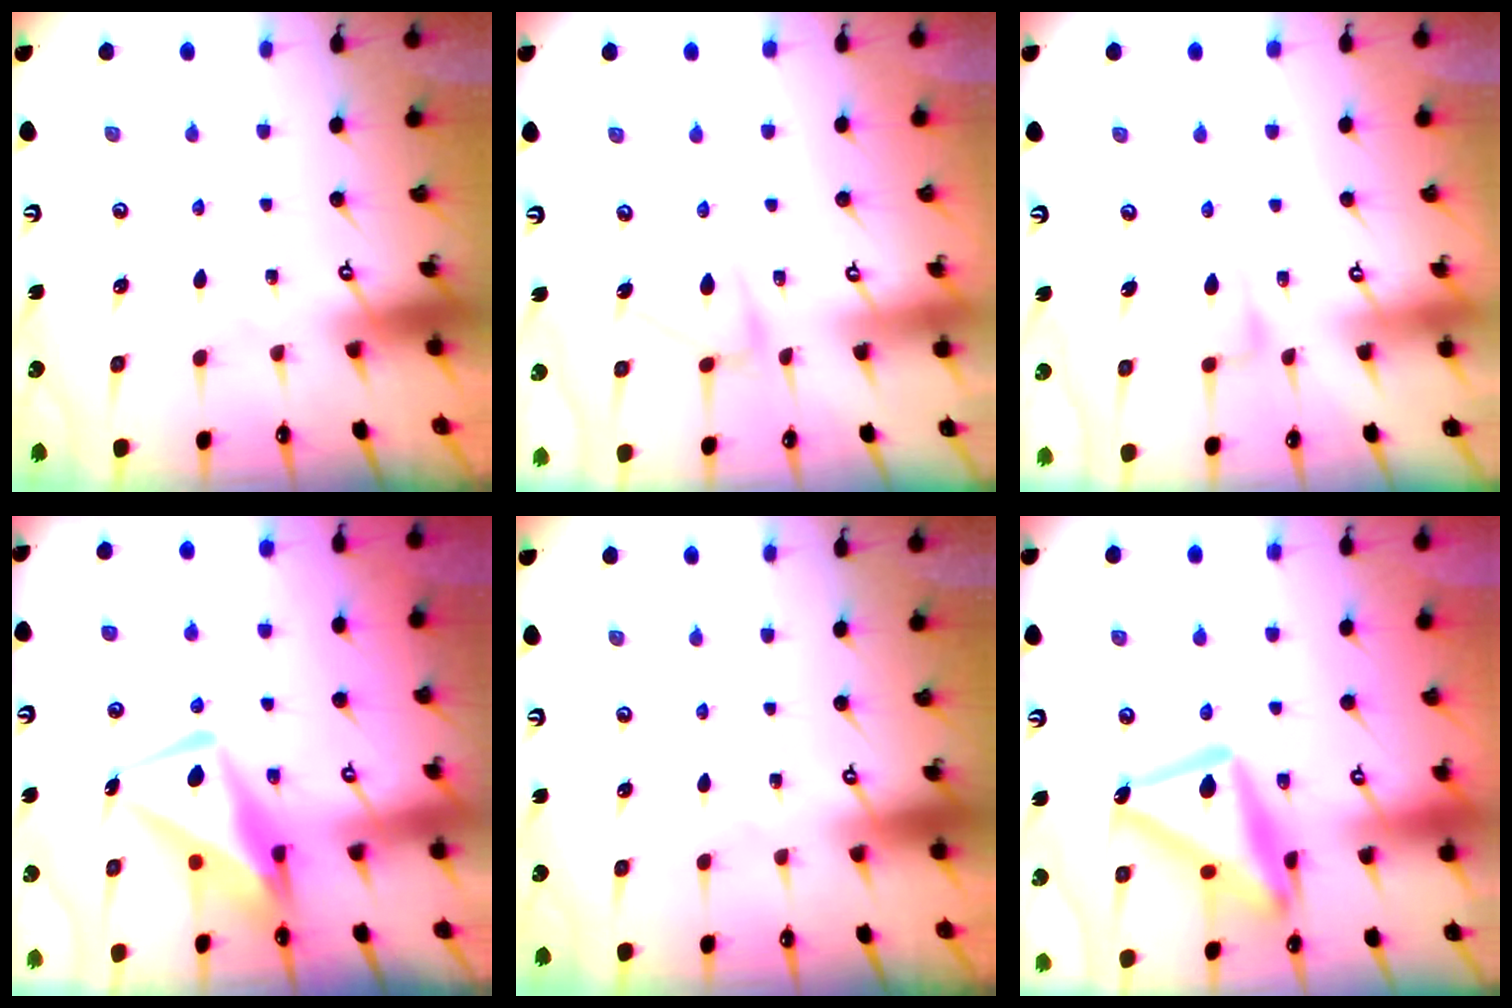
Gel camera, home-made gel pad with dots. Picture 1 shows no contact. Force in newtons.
{"total": 10.6, "press": 10.6, "slide": 0.4}
{"total": 9.9, "press": 9.9, "slide": 0.6}
{"total": 12.8, "press": 12.6, "slide": 1.8}
{"total": 0.0}
{"total": 20.6, "press": 20.6, "slide": 1.5}